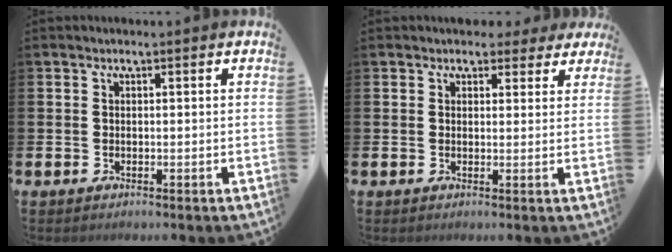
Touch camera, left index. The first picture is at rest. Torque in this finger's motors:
{"motor_torque": [0.54, -0.99, -0.07, 0.02]}